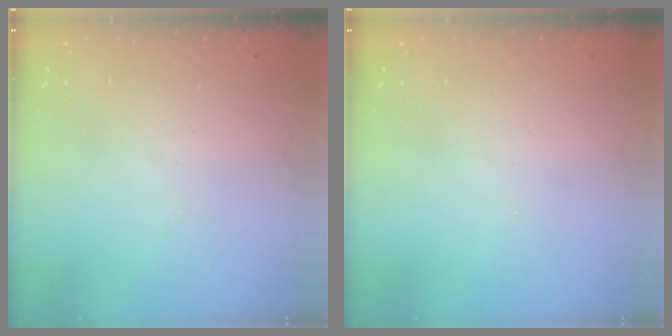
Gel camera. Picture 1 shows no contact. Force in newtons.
{"total": 0.0}